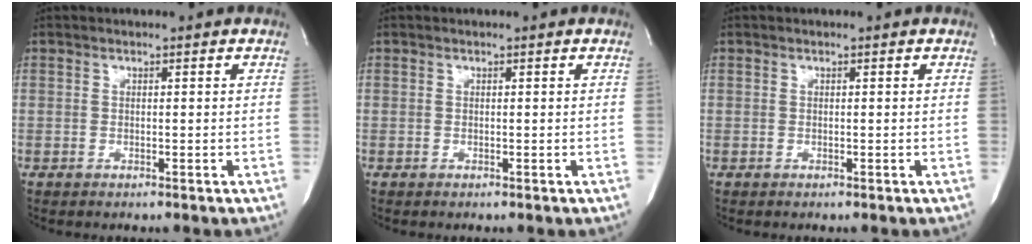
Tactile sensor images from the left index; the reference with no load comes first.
{"total": 0.0}
{"total": 0.0}